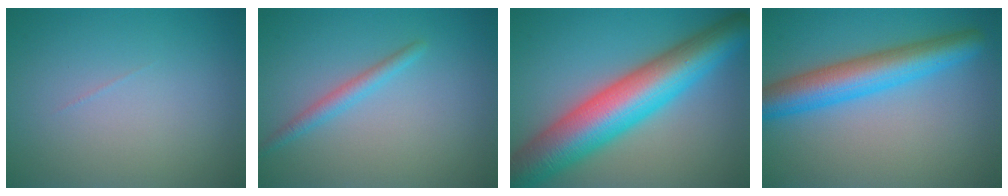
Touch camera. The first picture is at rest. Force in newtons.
{"total": 1.8, "press": 1.8, "slide": 0.1}
{"total": 11.6, "press": 11.6, "slide": 0.4}
{"total": 6.5, "press": 6.5, "slide": 0.3}